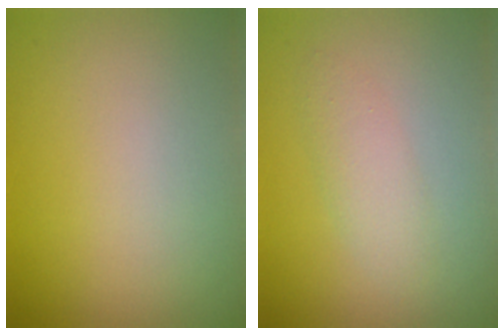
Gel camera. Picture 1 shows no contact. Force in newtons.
{"total": 2.1, "press": 2.1, "slide": 0.1}